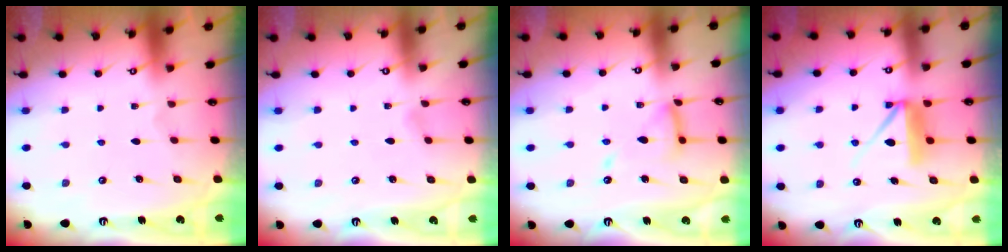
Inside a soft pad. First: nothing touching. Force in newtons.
{"total": 0.9, "press": 0.9, "slide": 0.1}
{"total": 12.5, "press": 12.4, "slide": 1.3}
{"total": 7.8, "press": 7.8, "slide": 0.9}